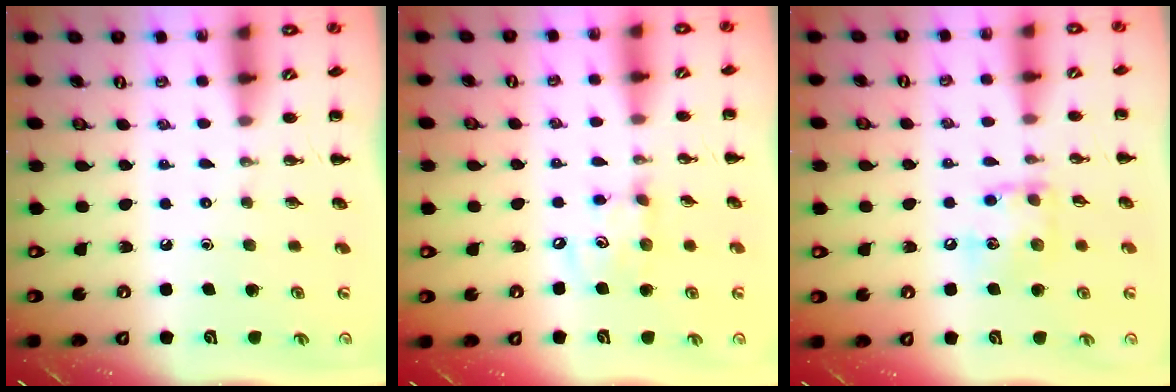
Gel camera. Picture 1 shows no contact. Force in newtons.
{"total": 6.8, "press": 6.7, "slide": 1.2}
{"total": 11.1, "press": 11.0, "slide": 1.2}